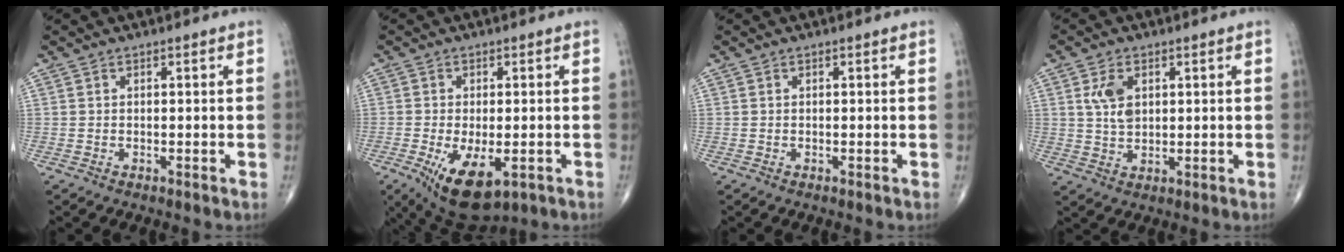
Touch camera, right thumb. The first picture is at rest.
{"total": 10.7, "force": [-4.2, 4.9, 8.5], "torque": [-0.139, -0.015, -0.055]}
{"total": 0.0}
{"total": 5.2, "force": [1.6, 3.1, 3.8], "torque": [-0.066, -0.008, 0.035]}